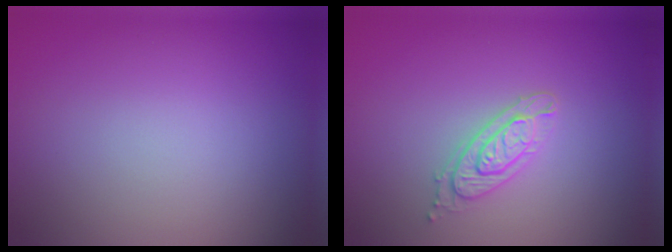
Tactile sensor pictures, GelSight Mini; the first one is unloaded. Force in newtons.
{"total": 2.4, "press": 2.2, "slide": 0.8}